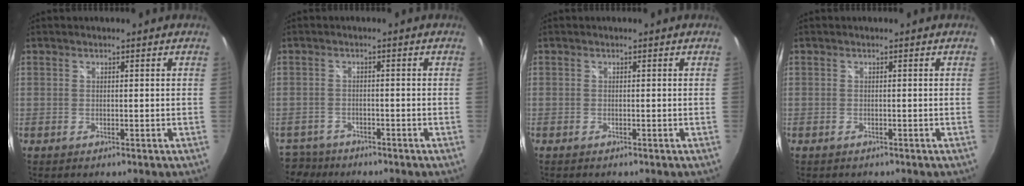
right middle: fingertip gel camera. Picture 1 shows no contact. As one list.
[{"total": 6.6, "force": [-5.5, 3.5, 1.1], "torque": [-0.044, -0.002, -0.094]}, {"total": 0.5, "force": [-0.5, 0.1, 0.0], "torque": [-0.001, -0.001, -0.010]}, {"total": 0.7, "force": [-0.6, 0.3, 0.1], "torque": [-0.005, 0.001, -0.007]}]